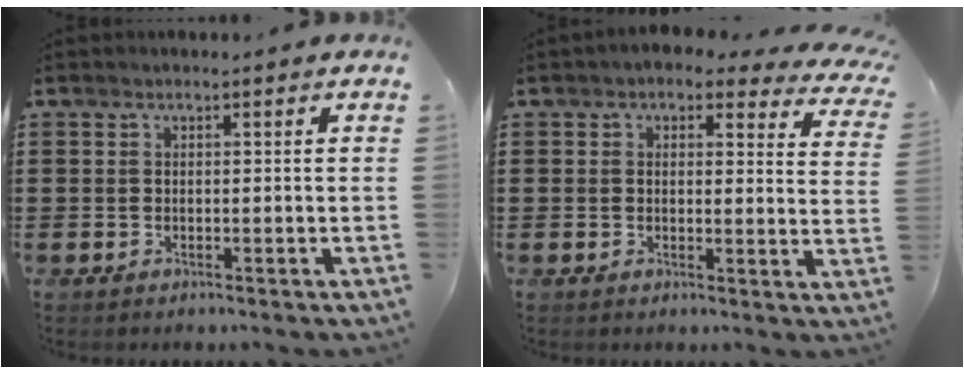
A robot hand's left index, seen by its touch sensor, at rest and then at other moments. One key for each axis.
{"total": 3.1, "fx": 2.3, "fy": 1.5, "fz": 1.4, "tx": -0.031, "ty": -0.007, "tz": 0.038}